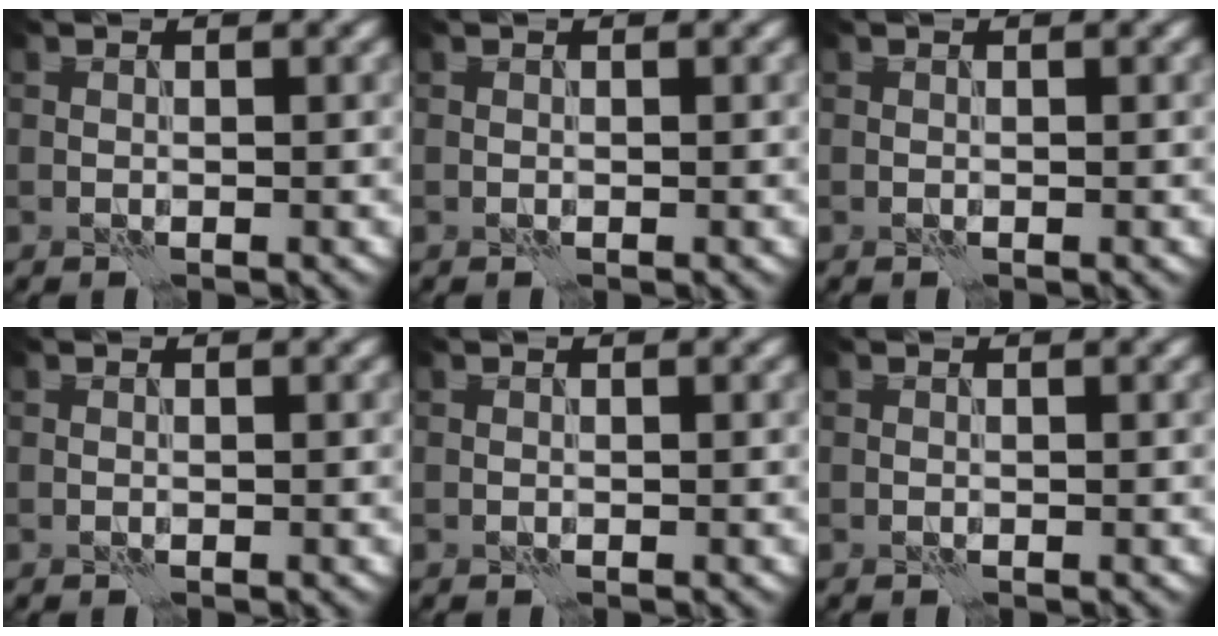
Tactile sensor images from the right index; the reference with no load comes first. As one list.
[{"total": 0.0}, {"total": 0.0}, {"total": 0.0}, {"total": 0.0}, {"total": 0.0}]